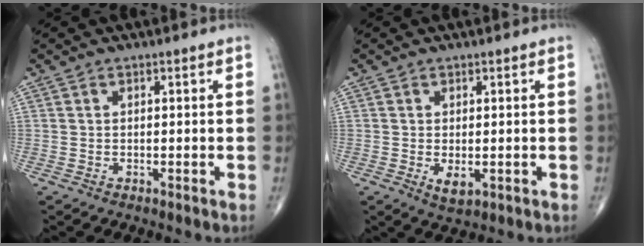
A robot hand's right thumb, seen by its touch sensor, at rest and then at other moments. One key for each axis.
{"total": 2.8, "fx": -0.6, "fy": 1.4, "fz": 2.4, "tx": -0.035, "ty": -0.006, "tz": -0.002}